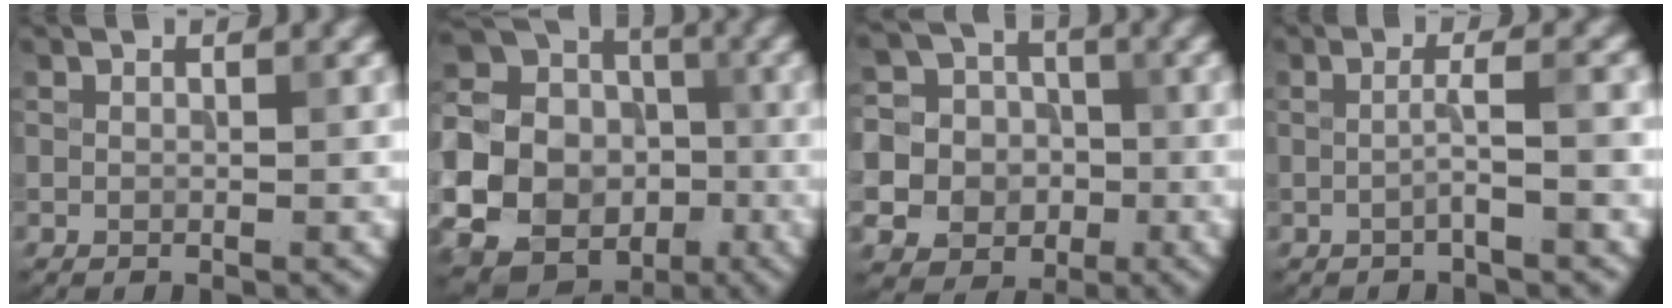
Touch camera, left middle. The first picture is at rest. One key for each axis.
{"total": 22.7, "fx": -5.3, "fy": 21.0, "fz": 6.9, "tx": -0.197, "ty": -0.019, "tz": -0.130}
{"total": 12.7, "fx": -3.4, "fy": 12.1, "fz": 2.3, "tx": -0.092, "ty": -0.024, "tz": -0.071}
{"total": 2.1, "fx": -0.5, "fy": 0.3, "fz": 2.0, "tx": -0.030, "ty": 0.007, "tz": -0.017}